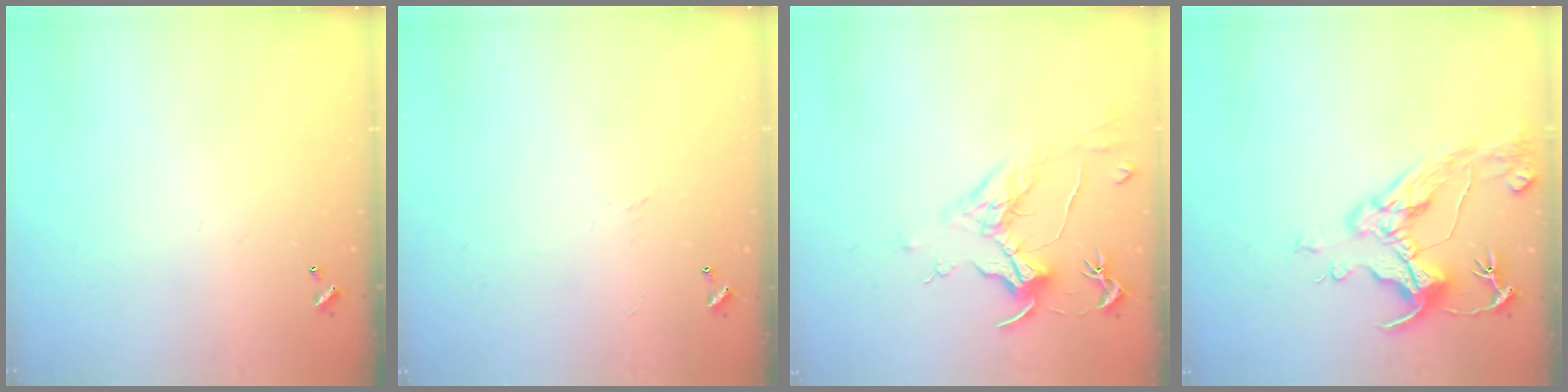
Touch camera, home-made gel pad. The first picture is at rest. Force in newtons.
{"total": 0.0}
{"total": 1.6, "press": 1.4, "slide": 0.7}
{"total": 8.7, "press": 8.5, "slide": 1.4}